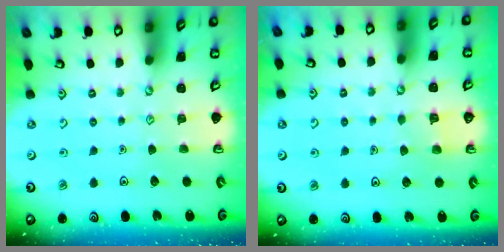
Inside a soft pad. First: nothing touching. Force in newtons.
{"total": 2.6, "press": 2.6, "slide": 0.2}